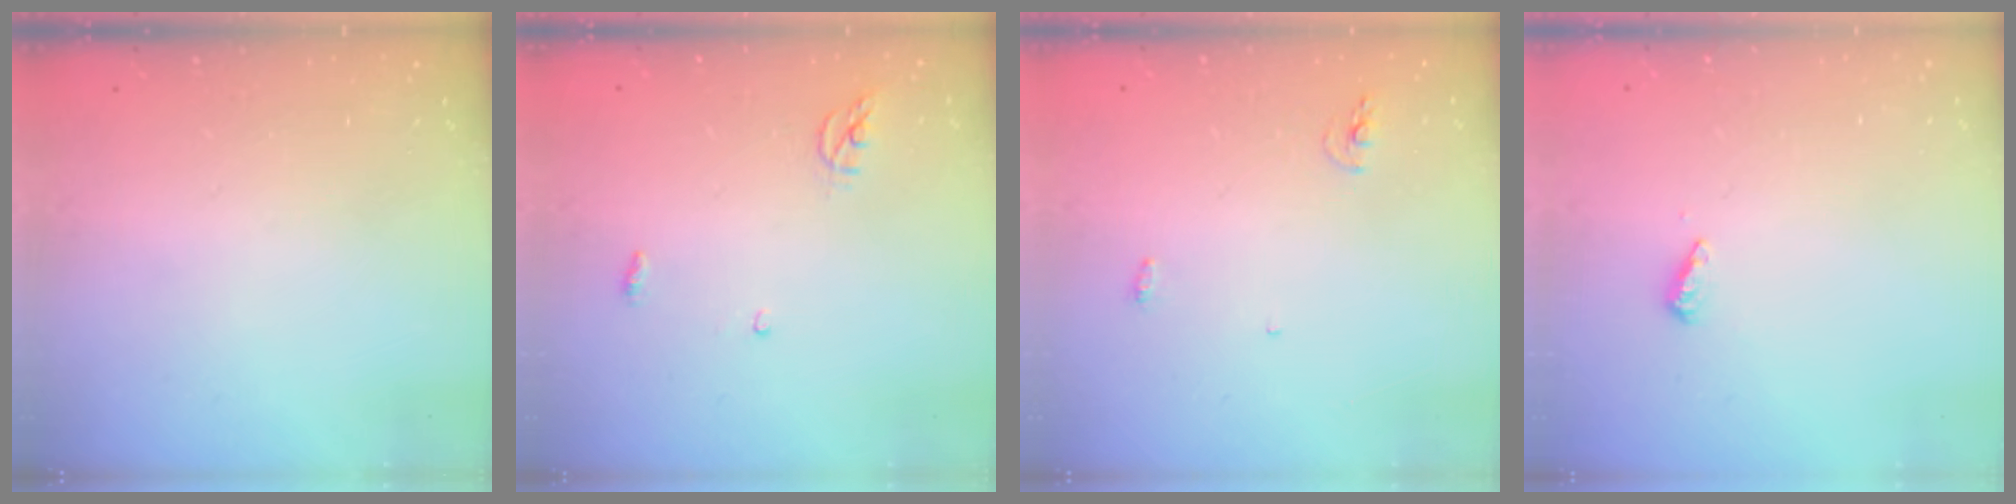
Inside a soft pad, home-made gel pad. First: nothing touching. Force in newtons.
{"total": 3.5, "press": 3.5, "slide": 0.2}
{"total": 7.6, "press": 4.3, "slide": 6.2}
{"total": 4.3, "press": 4.2, "slide": 0.6}